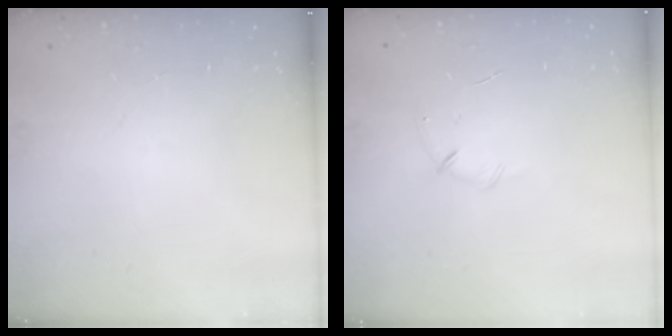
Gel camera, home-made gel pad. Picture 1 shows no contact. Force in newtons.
{"total": 5.6, "press": 5.3, "slide": 1.6}